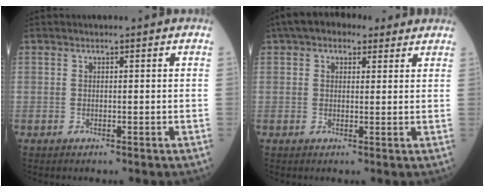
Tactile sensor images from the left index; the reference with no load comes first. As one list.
[{"total": 6.7, "force": [4.6, 3.5, 3.4], "torque": [-0.055, 0.042, 0.072]}]